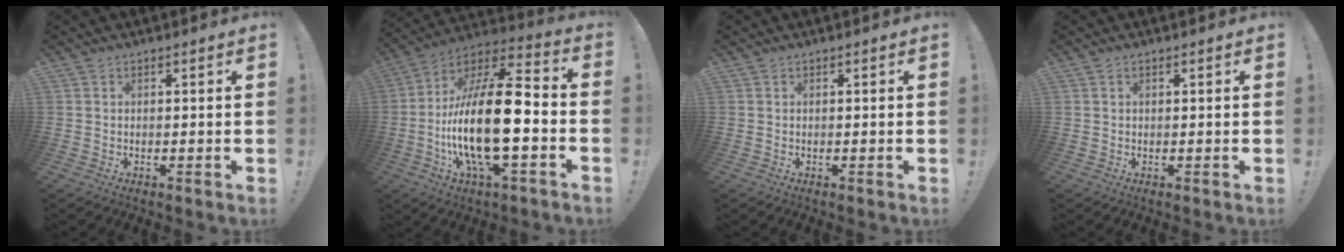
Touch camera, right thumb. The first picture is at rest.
{"total": 24.1, "force": [-4.6, 8.1, 22.2], "torque": [-0.433, 0.016, -0.081]}
{"total": 0.0}
{"total": 0.0}